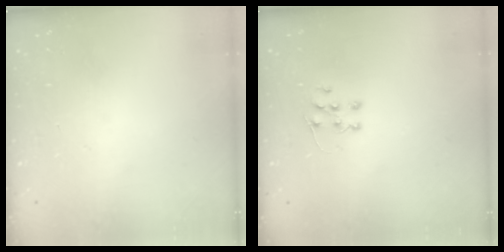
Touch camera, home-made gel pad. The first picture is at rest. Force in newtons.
{"total": 5.7, "press": 5.6, "slide": 0.4}